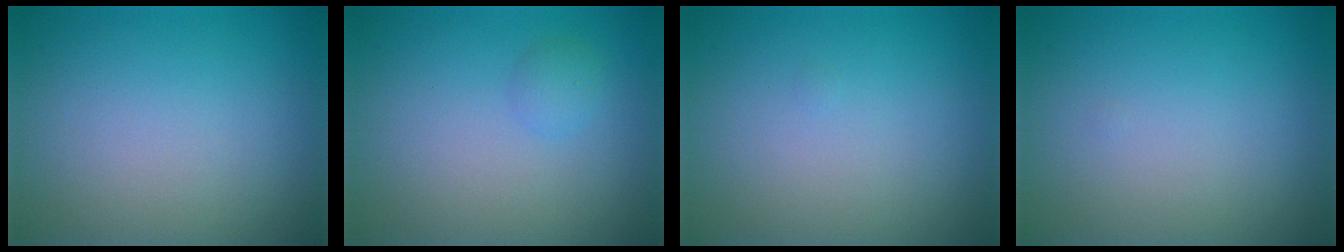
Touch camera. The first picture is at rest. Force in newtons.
{"total": 1.1, "press": 1.1, "slide": 0.1}
{"total": 0.0}
{"total": 0.0}